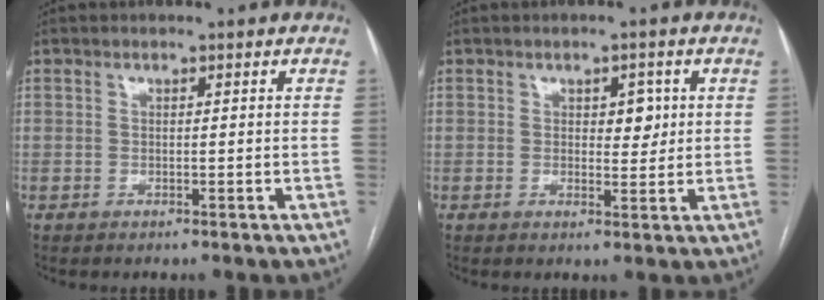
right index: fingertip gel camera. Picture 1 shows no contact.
{"total": 3.3, "force": [0.9, 1.8, 2.5], "torque": [-0.030, 0.000, 0.014]}